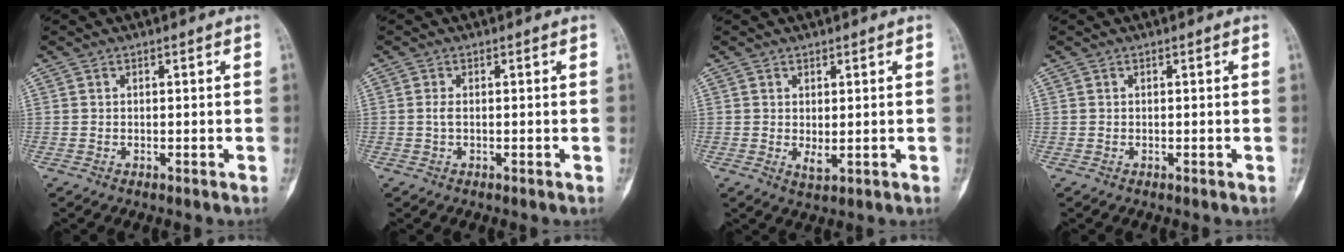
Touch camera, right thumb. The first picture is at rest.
{"total": 0.9, "force": [-0.1, 0.3, 0.8], "torque": [-0.021, -0.001, -0.002]}
{"total": 2.2, "force": [0.0, 1.0, 2.0], "torque": [-0.034, -0.008, 0.006]}
{"total": 0.0}